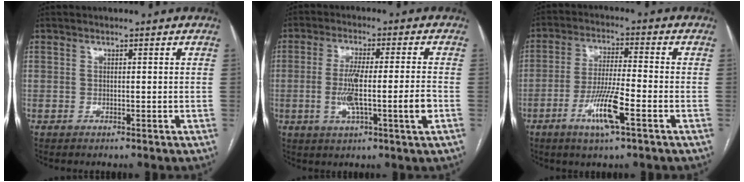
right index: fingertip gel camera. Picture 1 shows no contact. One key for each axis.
{"total": 9.1, "fx": -1.9, "fy": 0.0, "fz": 8.8, "tx": -0.166, "ty": 0.000, "tz": -0.033}
{"total": 8.6, "fx": -3.9, "fy": 0.4, "fz": 7.7, "tx": -0.153, "ty": -0.010, "tz": -0.072}